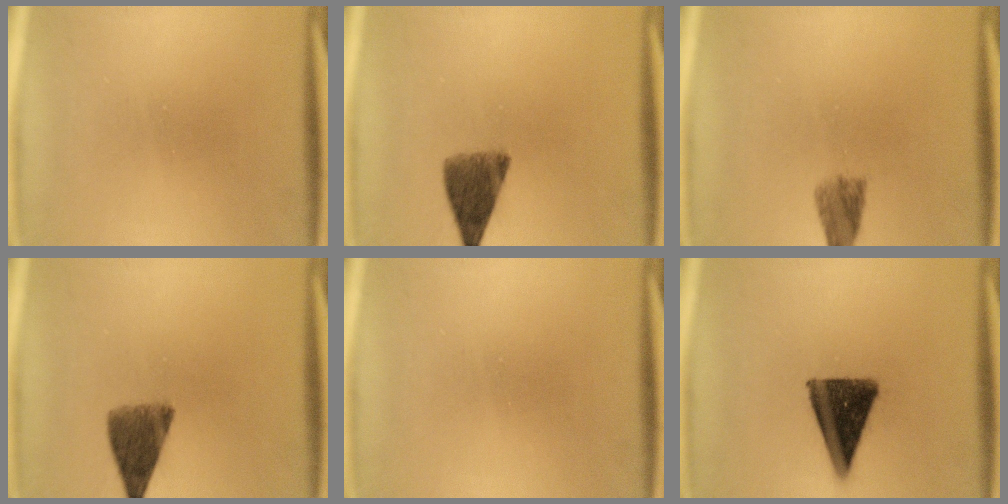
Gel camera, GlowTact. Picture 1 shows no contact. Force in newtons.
{"total": 8.3}
{"total": 3.8}
{"total": 8.3}
{"total": 0.0}
{"total": 12.2}